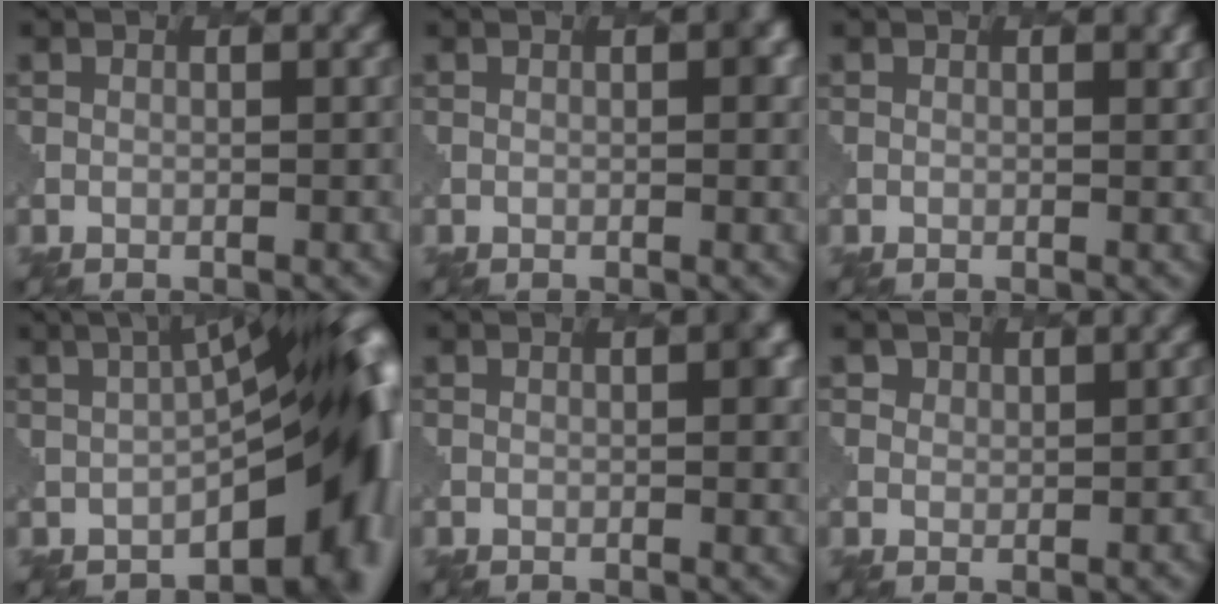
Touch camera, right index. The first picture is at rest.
{"total": 1.3, "force": [0.1, 0.4, 1.3], "torque": [-0.015, 0.003, -0.002]}
{"total": 0.7, "force": [0.3, 0.4, 0.4], "torque": [-0.002, -0.001, 0.003]}
{"total": 16.1, "force": [-3.7, 6.9, 14.1], "torque": [-0.146, -0.011, -0.041]}
{"total": 1.7, "force": [0.3, 0.5, 1.7], "torque": [-0.020, 0.002, -0.001]}
{"total": 2.4, "force": [1.2, 1.9, 0.7], "torque": [0.001, -0.005, 0.011]}